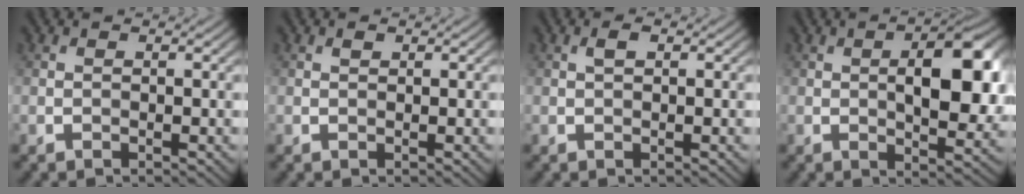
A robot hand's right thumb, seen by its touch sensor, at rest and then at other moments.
{"total": 0.6, "force": [0.3, 0.3, 0.4], "torque": [-0.005, -0.001, 0.006]}
{"total": 1.3, "force": [0.4, 0.5, 1.2], "torque": [-0.022, 0.001, 0.005]}
{"total": 9.8, "force": [1.1, 4.2, 8.7], "torque": [-0.128, 0.005, 0.017]}